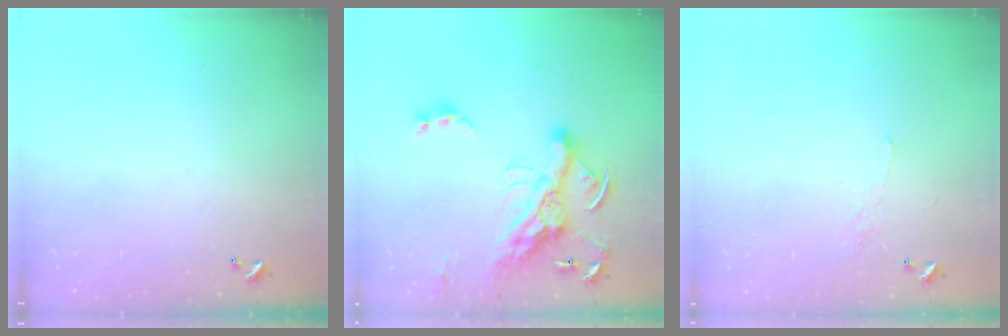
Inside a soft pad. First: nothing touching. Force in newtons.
{"total": 18.2, "press": 18.0, "slide": 2.7}
{"total": 1.7, "press": 1.6, "slide": 0.6}